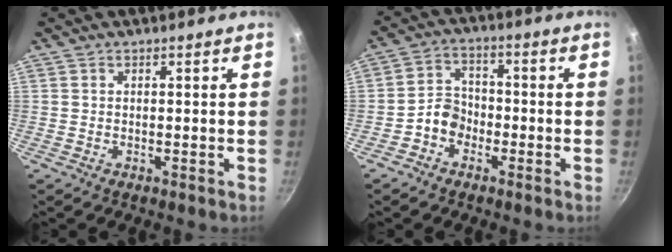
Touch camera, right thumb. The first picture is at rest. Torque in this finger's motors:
{"motor_torque": [0.20, 0.12, 0.40, -0.33, 0.01]}